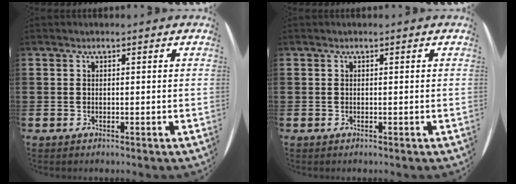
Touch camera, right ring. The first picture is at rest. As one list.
[{"total": 0.0}]